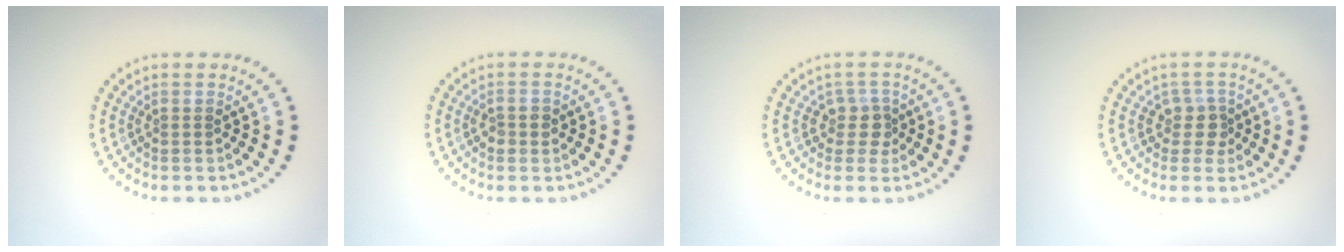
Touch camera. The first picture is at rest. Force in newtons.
{"total": 1.4, "press": 1.4, "slide": 0.3}
{"total": 2.0, "press": 1.5, "slide": 1.4}
{"total": 2.0, "press": 1.5, "slide": 1.4}